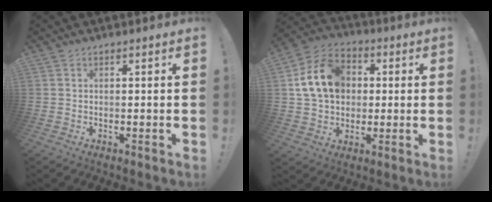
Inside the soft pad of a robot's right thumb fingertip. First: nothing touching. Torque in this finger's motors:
{"motor_torque": [0.68, 0.67, 0.73, 0.25, 0.07]}